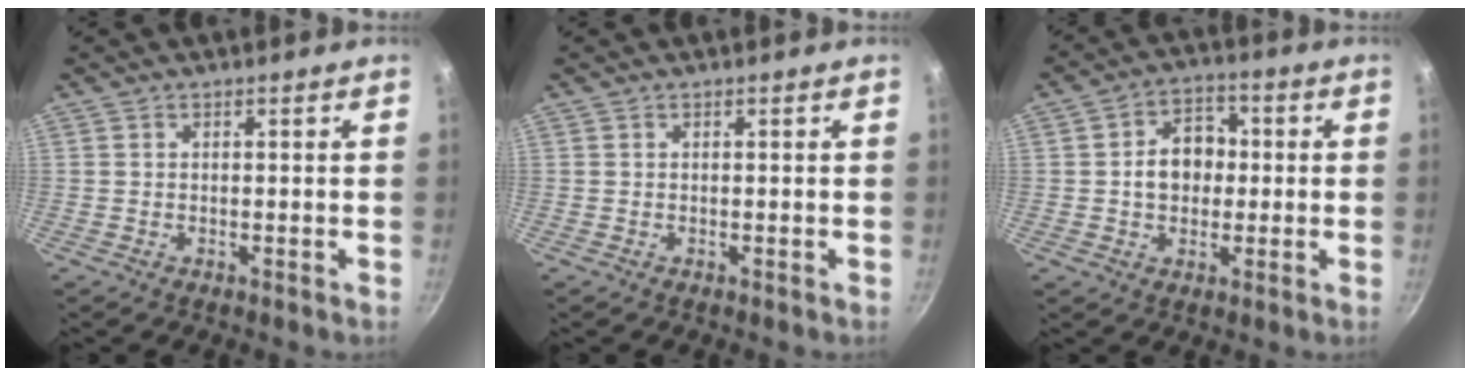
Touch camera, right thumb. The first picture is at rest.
{"total": 0.0}
{"total": 8.7, "force": [0.1, 6.8, 5.4], "torque": [-0.044, 0.018, -0.006]}